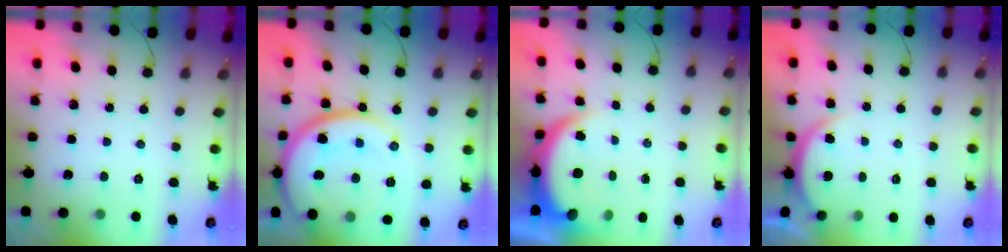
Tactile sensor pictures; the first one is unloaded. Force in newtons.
{"total": 19.2, "press": 19.1, "slide": 1.4}
{"total": 6.8, "press": 6.8, "slide": 0.9}
{"total": 4.2, "press": 4.2, "slide": 0.4}